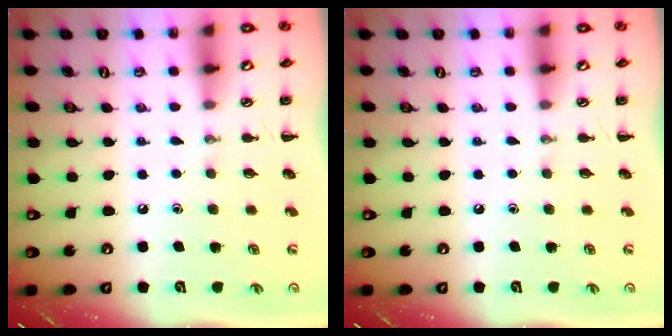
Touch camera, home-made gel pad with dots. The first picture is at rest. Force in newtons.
{"total": 0.0}